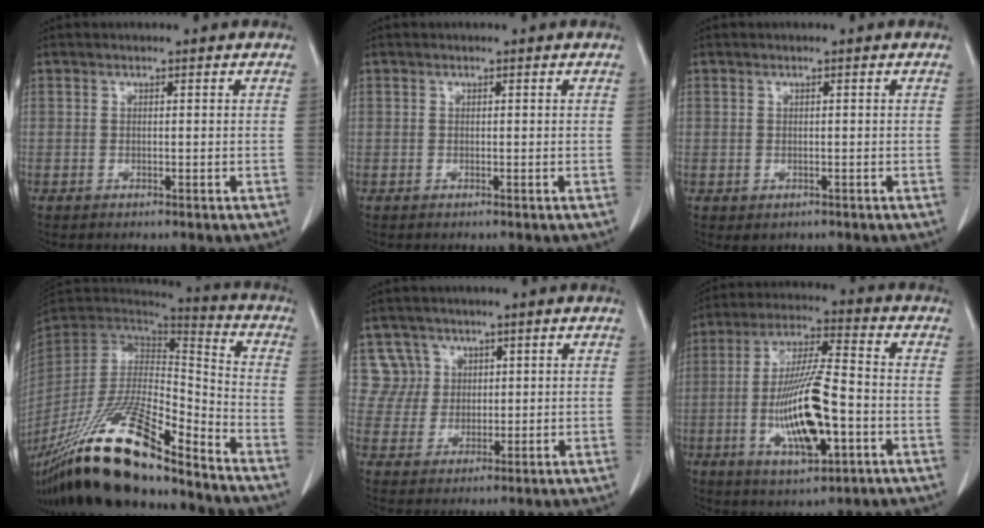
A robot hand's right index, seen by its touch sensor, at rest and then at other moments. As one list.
[{"total": 0.0}, {"total": 1.4, "force": [-0.4, 1.3, 0.3], "torque": [-0.007, 0.002, 0.002]}, {"total": 22.6, "force": [-16.9, 3.6, 14.5], "torque": [-0.294, -0.027, -0.312]}, {"total": 5.2, "force": [2.3, 4.6, -0.9], "torque": [0.032, 0.011, 0.049]}, {"total": 14.7, "force": [-3.6, 3.3, 13.9], "torque": [-0.269, -0.005, -0.059]}]